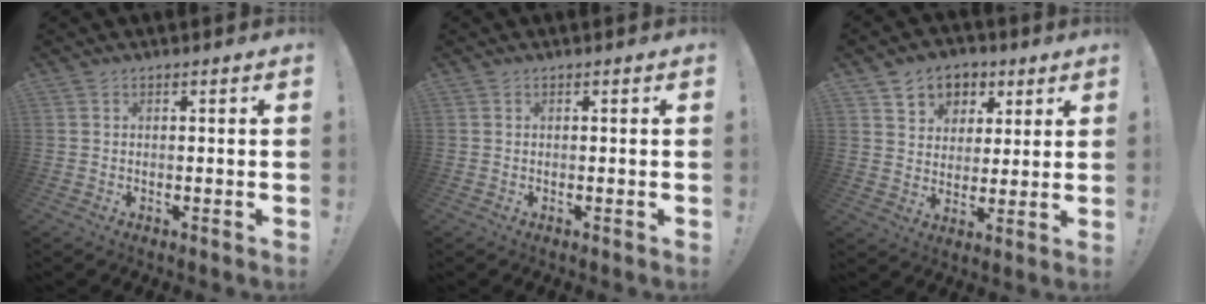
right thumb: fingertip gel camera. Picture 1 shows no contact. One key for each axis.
{"total": 0.0}
{"total": 7.9, "fx": 3.5, "fy": 7.0, "fz": 1.4, "tx": -0.010, "ty": -0.027, "tz": 0.069}